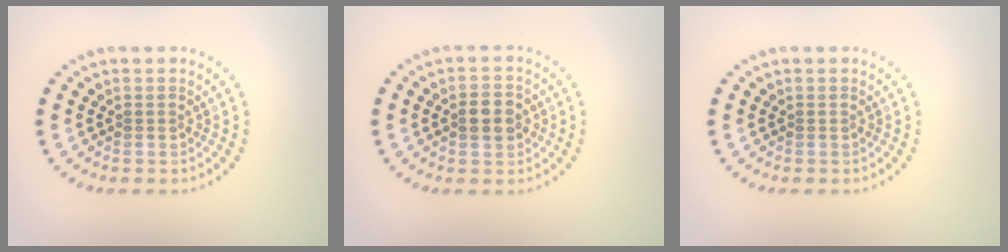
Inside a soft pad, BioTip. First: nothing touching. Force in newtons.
{"total": 2.8, "press": 2.8, "slide": 0.2}
{"total": 0.0}